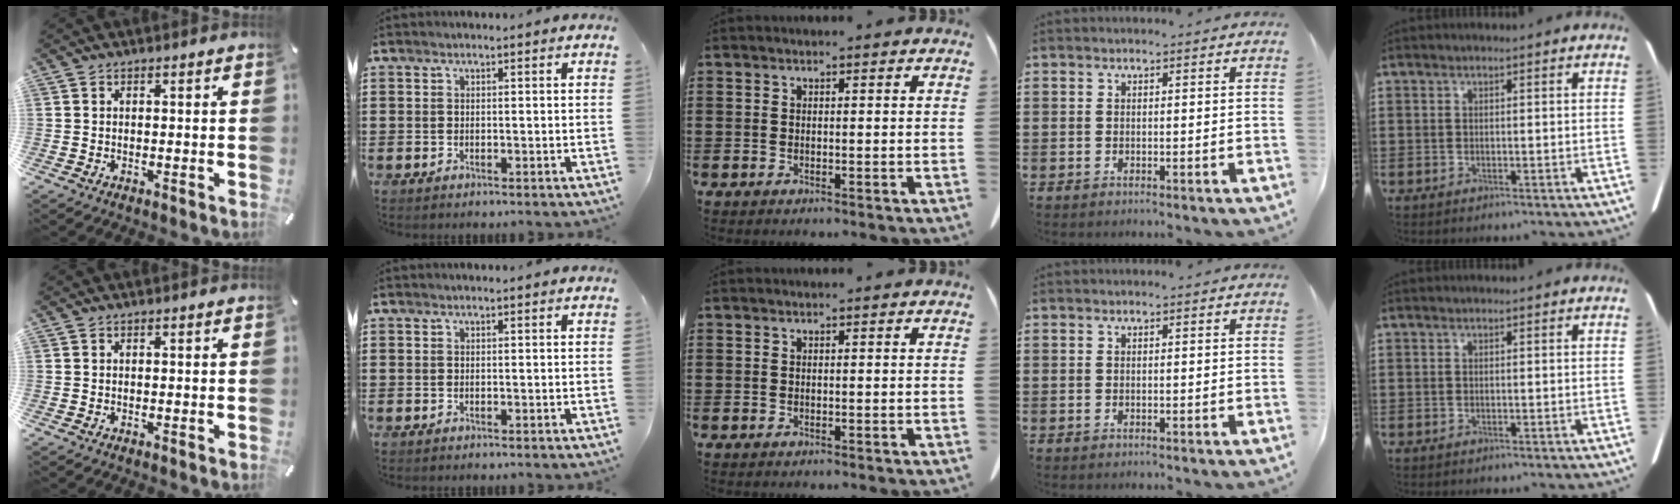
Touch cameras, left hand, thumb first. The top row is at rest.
{}